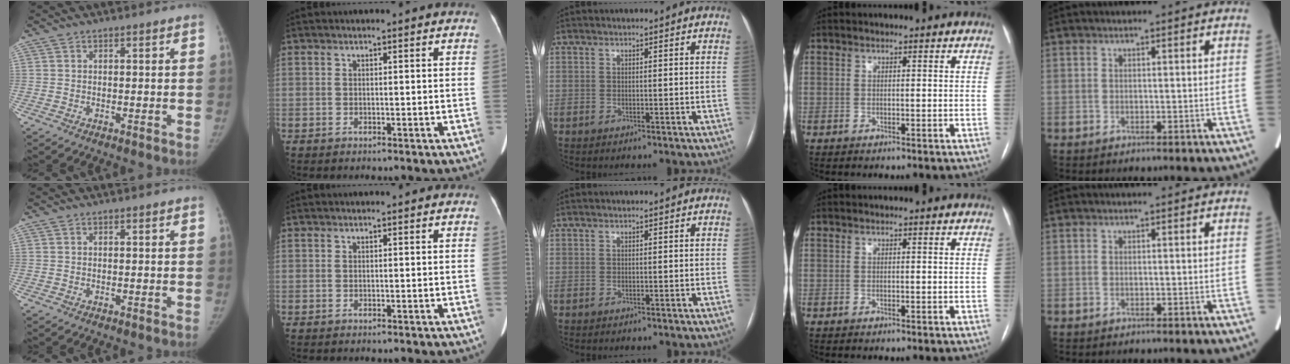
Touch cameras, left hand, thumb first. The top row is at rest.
{}